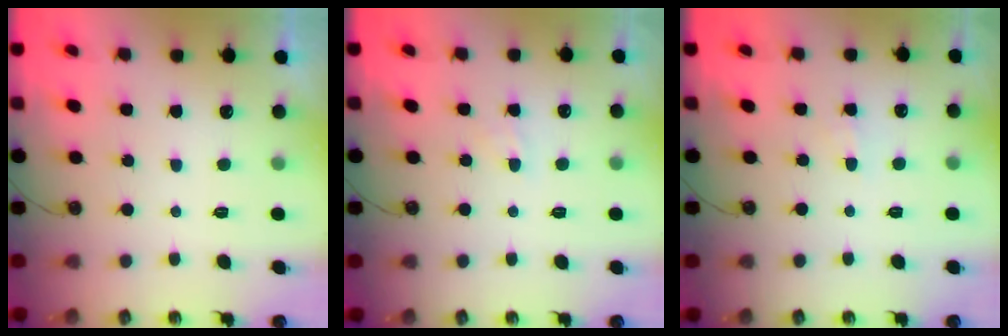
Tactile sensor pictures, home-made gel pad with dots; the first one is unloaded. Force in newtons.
{"total": 4.0, "press": 4.0, "slide": 0.6}
{"total": 2.5, "press": 2.5, "slide": 0.5}